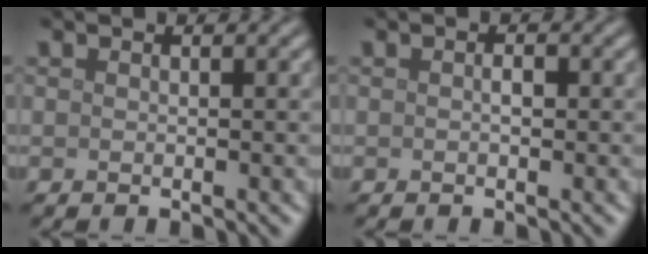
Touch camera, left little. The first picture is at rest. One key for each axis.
{"total": 0.8, "fx": 0.0, "fy": 0.4, "fz": 0.7, "tx": -0.012, "ty": 0.000, "tz": 0.000}